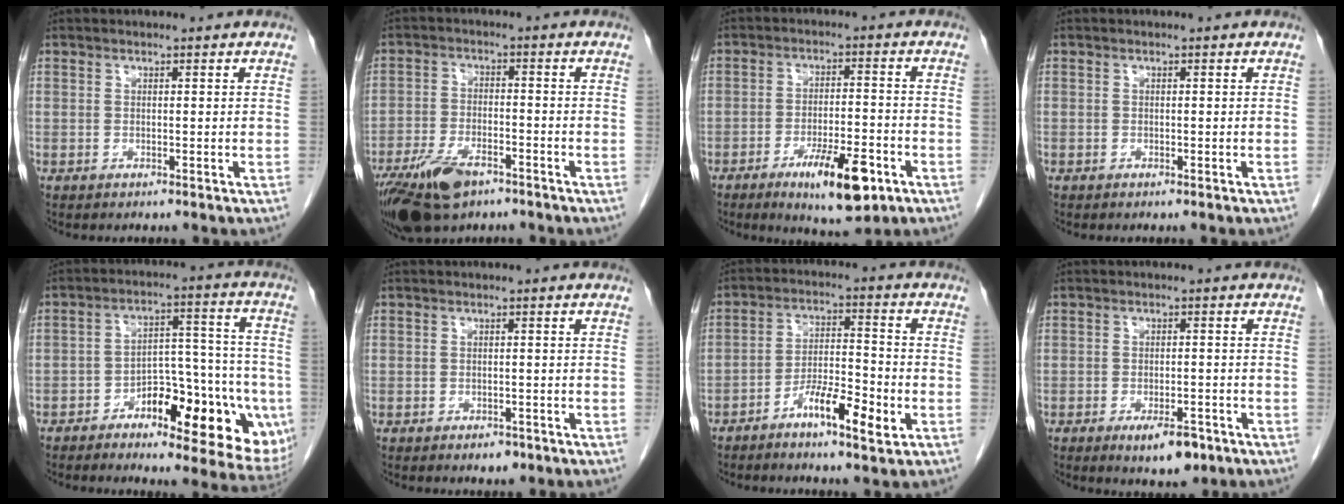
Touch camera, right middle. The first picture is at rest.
{"total": 10.6, "force": [-7.0, 4.3, 6.6], "torque": [-0.127, -0.010, -0.123]}
{"total": 10.3, "force": [-5.4, 2.5, 8.4], "torque": [-0.133, -0.010, -0.079]}
{"total": 0.0}
{"total": 16.7, "force": [-7.2, 6.1, 13.8], "torque": [-0.132, 0.030, -0.091]}
{"total": 1.9, "force": [-1.2, 1.1, 1.0], "torque": [-0.011, 0.002, -0.010]}
{"total": 8.2, "force": [-4.0, 1.8, 6.9], "torque": [-0.120, 0.006, -0.068]}
{"total": 5.2, "force": [-3.0, 2.1, 3.7], "torque": [-0.051, -0.002, -0.037]}